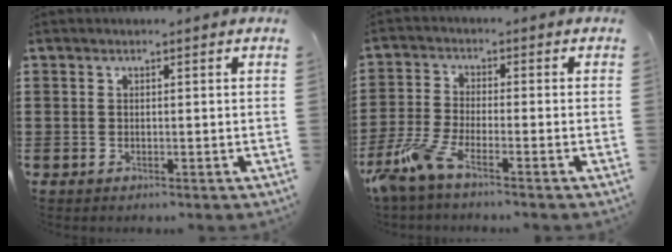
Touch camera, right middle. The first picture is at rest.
{"total": 5.6, "force": [-4.1, 0.7, 3.8], "torque": [-0.118, -0.024, -0.088]}